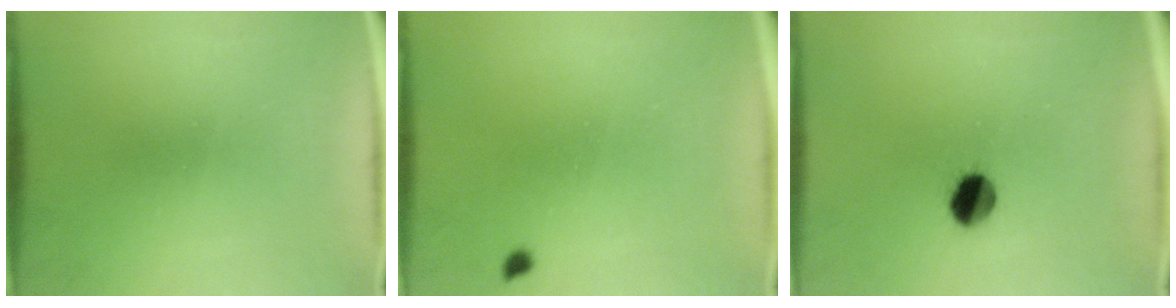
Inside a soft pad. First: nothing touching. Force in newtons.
{"total": 0.7}
{"total": 6.0}